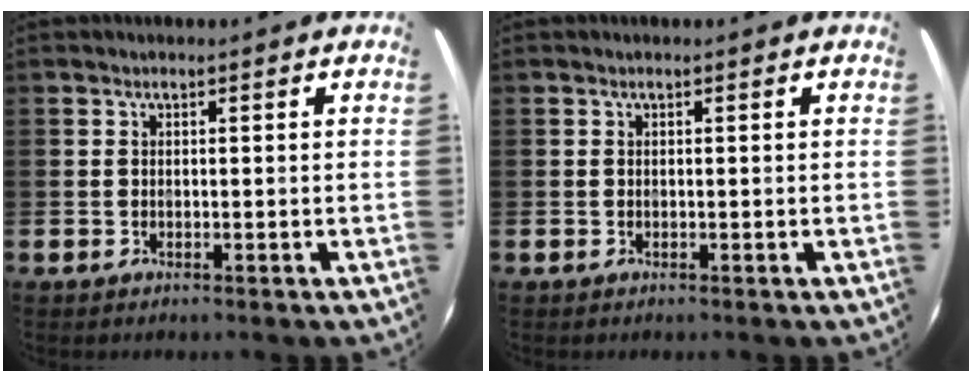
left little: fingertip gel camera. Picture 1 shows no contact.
{"total": 0.0}